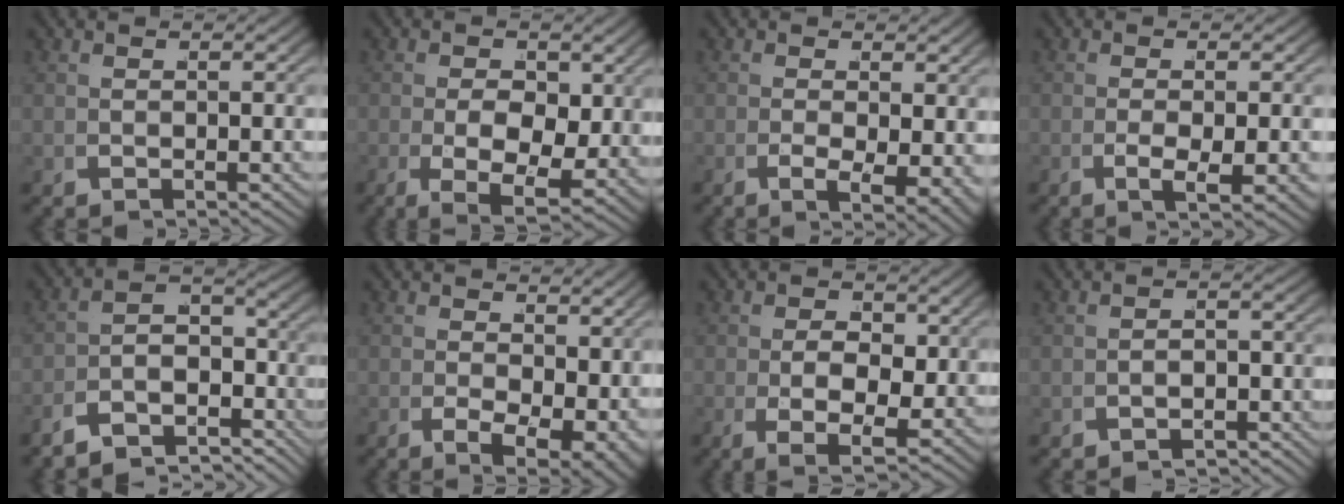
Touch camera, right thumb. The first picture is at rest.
{"total": 8.2, "force": [-1.1, 5.2, 6.3], "torque": [-0.114, -0.044, 0.002]}
{"total": 5.0, "force": [-1.1, 2.5, 4.2], "torque": [-0.074, -0.026, -0.004]}
{"total": 3.6, "force": [-0.9, 1.3, 3.3], "torque": [-0.057, -0.006, -0.011]}
{"total": 9.1, "force": [-4.8, 5.4, 5.5], "torque": [-0.089, -0.027, -0.078]}
{"total": 5.7, "force": [-0.9, 3.4, 4.5], "torque": [-0.078, -0.039, 0.006]}
{"total": 6.1, "force": [-0.4, 3.6, 4.9], "torque": [-0.087, -0.021, 0.002]}
{"total": 3.1, "force": [-3.0, 0.5, 0.6], "torque": [-0.001, -0.008, -0.045]}